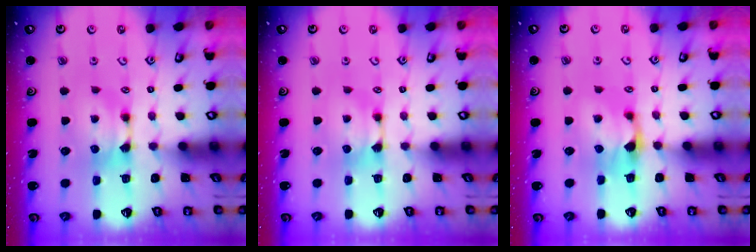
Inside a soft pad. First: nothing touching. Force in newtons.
{"total": 0.0}
{"total": 2.7, "press": 2.6, "slide": 0.8}